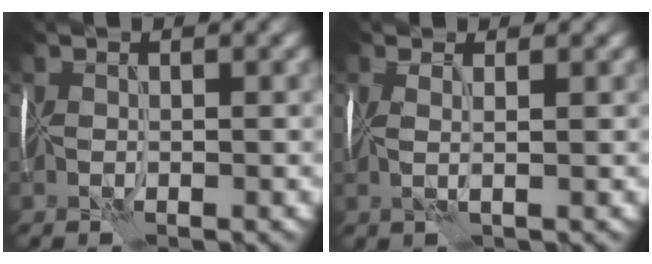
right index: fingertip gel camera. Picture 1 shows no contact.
{"total": 1.1, "force": [0.5, 0.2, 0.9], "torque": [-0.016, 0.005, 0.000]}